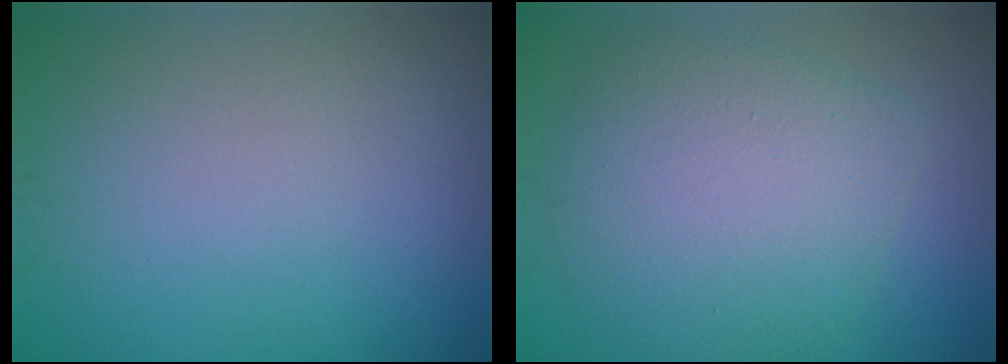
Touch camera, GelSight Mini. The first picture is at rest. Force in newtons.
{"total": 7.0, "press": 7.0, "slide": 0.2}